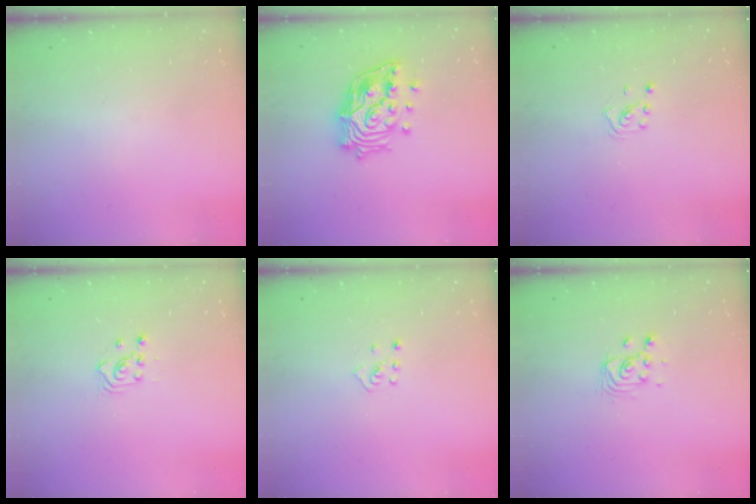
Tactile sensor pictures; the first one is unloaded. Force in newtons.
{"total": 17.6, "press": 17.4, "slide": 2.6}
{"total": 2.0, "press": 2.0, "slide": 0.6}
{"total": 2.3, "press": 2.3, "slide": 0.3}
{"total": 3.6, "press": 3.6, "slide": 0.6}
{"total": 4.7, "press": 4.6, "slide": 1.2}